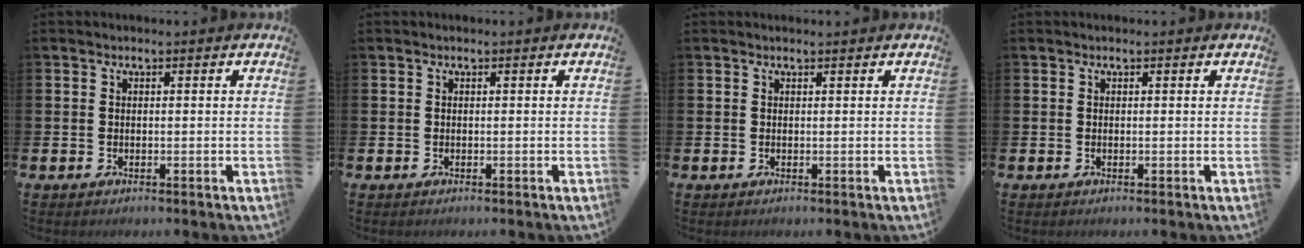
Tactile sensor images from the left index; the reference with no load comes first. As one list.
[{"total": 0.0}, {"total": 0.0}, {"total": 0.0}]